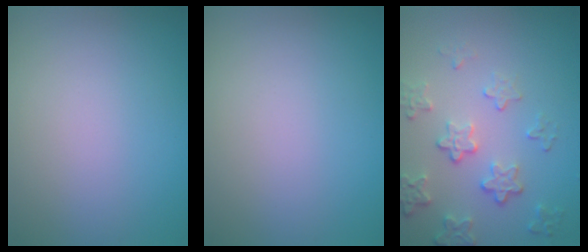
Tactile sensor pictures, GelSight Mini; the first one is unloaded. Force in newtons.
{"total": 0.0}
{"total": 4.1, "press": 3.2, "slide": 2.6}